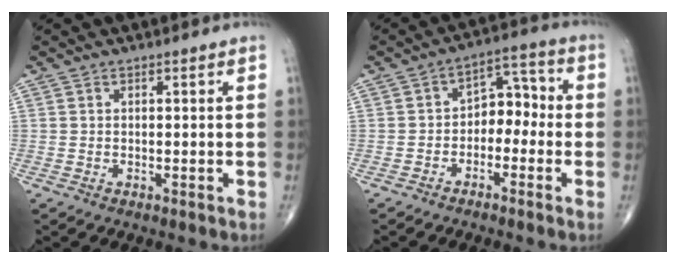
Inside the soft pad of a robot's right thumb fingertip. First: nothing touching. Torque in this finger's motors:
{"motor_torque": [-0.13, 0.04, 0.20, 0.10, 0.08]}